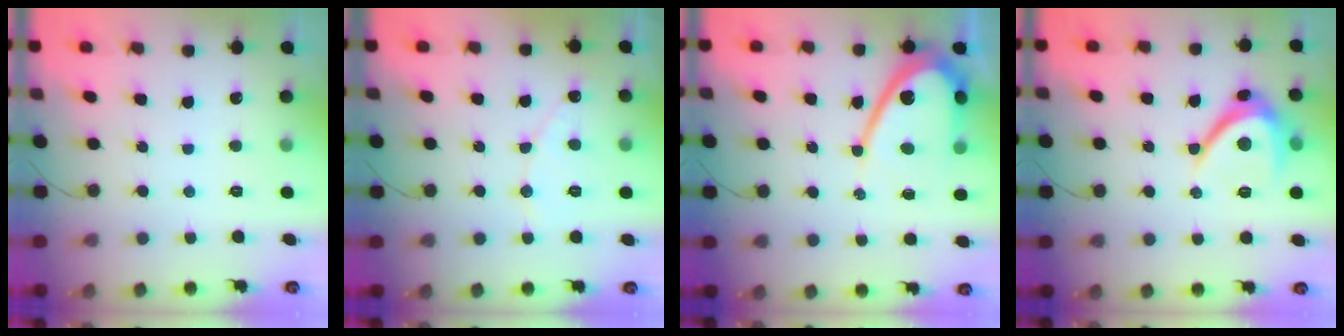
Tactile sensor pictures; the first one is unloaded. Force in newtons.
{"total": 5.6, "press": 5.6, "slide": 0.5}
{"total": 13.2, "press": 13.2, "slide": 1.1}
{"total": 9.6, "press": 9.6, "slide": 0.9}